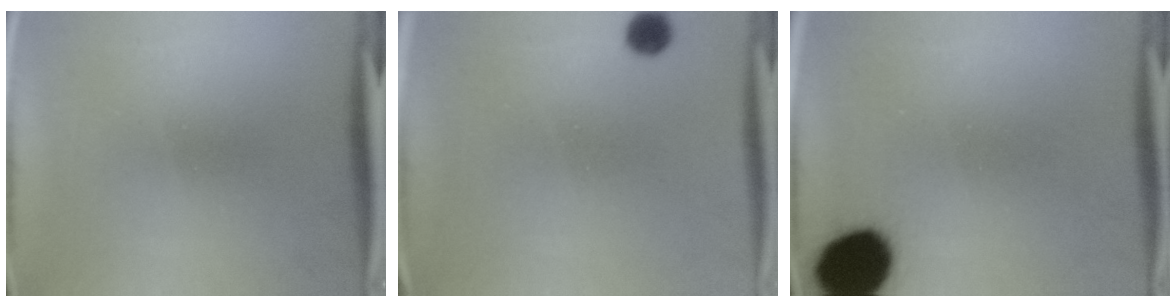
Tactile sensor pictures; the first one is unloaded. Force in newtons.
{"total": 3.2}
{"total": 15.0}